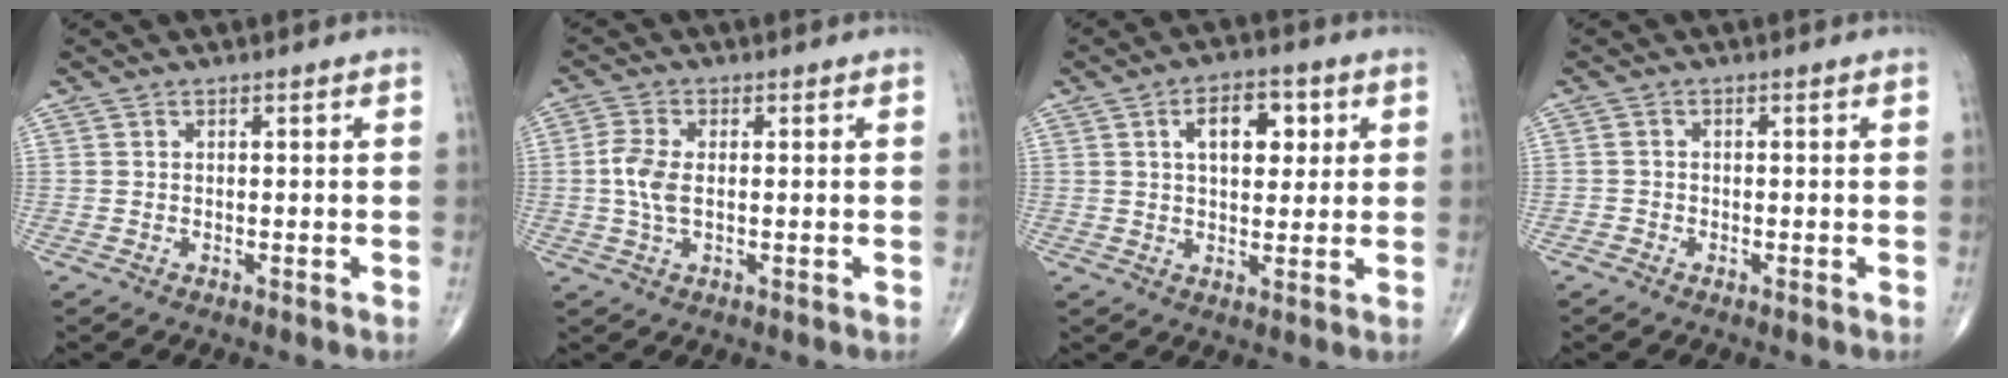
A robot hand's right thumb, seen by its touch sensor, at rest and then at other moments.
{"total": 5.1, "force": [0.1, 2.7, 4.3], "torque": [-0.108, 0.003, -0.001]}
{"total": 8.5, "force": [2.6, 4.8, 6.5], "torque": [-0.066, -0.001, 0.038]}
{"total": 1.1, "force": [-0.6, 0.9, -0.1], "torque": [0.008, 0.006, -0.018]}